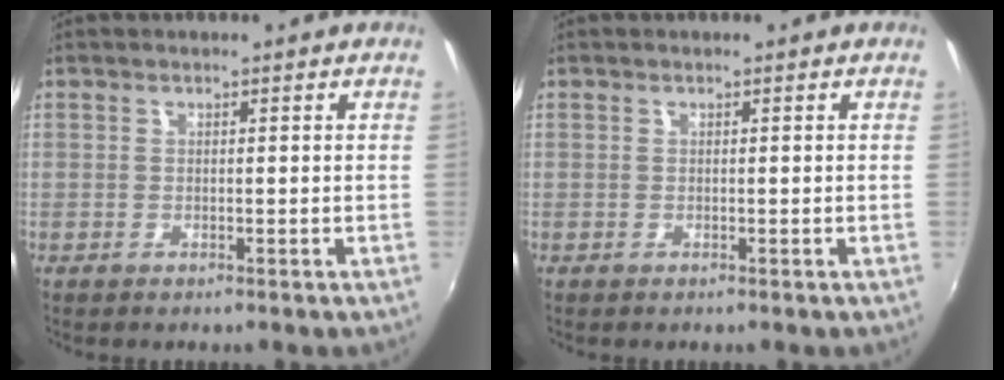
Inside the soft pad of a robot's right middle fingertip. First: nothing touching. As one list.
[{"total": 0.0}]